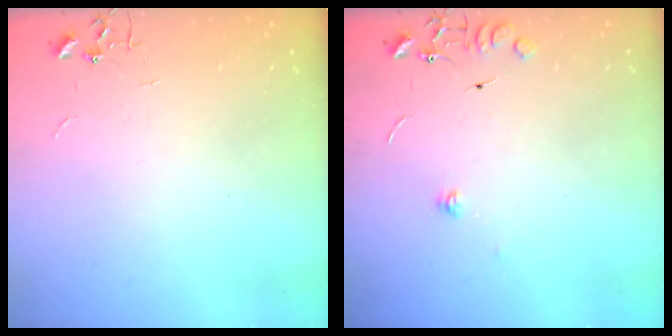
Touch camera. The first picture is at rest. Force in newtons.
{"total": 8.3, "press": 8.3, "slide": 0.2}